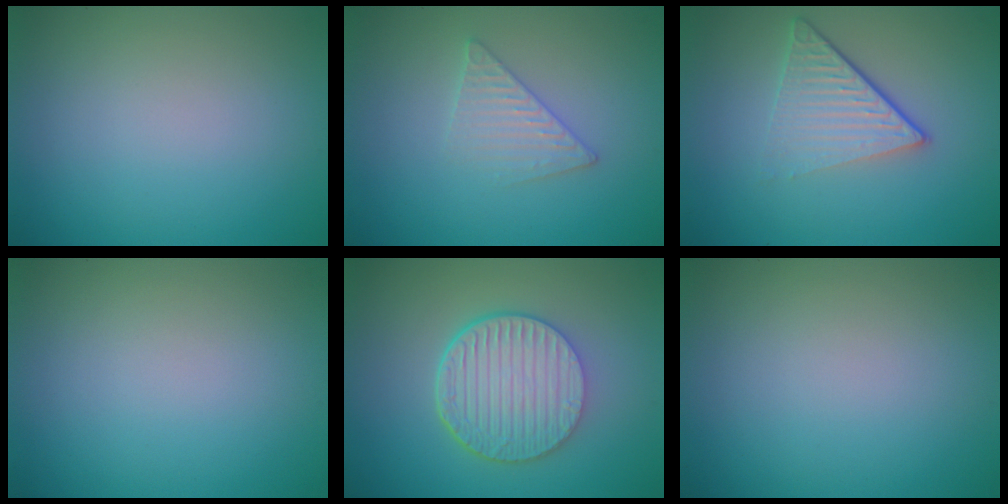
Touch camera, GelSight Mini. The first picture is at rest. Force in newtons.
{"total": 2.4, "press": 2.3, "slide": 0.2}
{"total": 4.7, "press": 2.9, "slide": 3.7}
{"total": 0.0}
{"total": 6.5, "press": 4.8, "slide": 4.5}
{"total": 0.0}